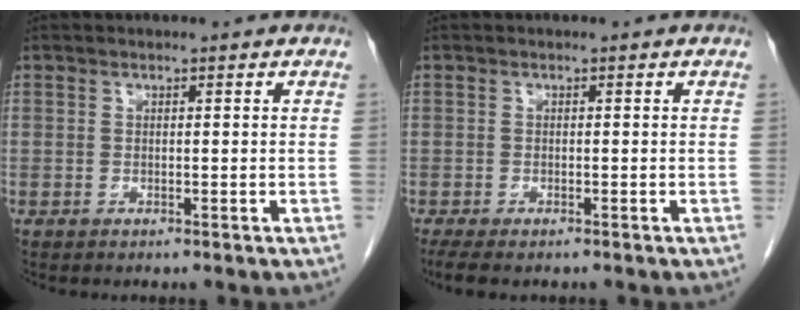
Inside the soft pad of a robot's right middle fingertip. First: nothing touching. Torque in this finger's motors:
{"motor_torque": [0.39, -0.27, 0.02, 0.00]}